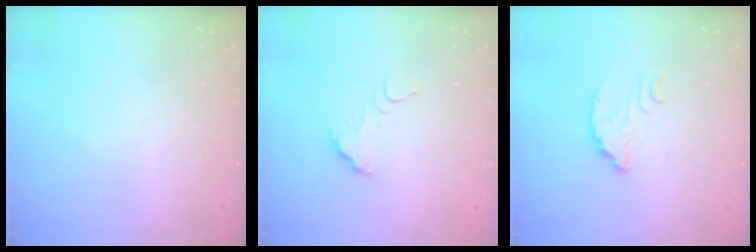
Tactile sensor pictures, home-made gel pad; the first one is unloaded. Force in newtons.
{"total": 2.6, "press": 2.6, "slide": 0.2}
{"total": 3.2, "press": 3.2, "slide": 0.2}